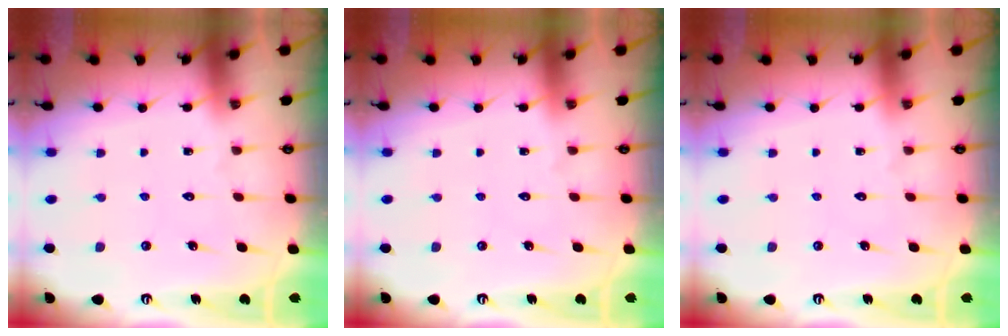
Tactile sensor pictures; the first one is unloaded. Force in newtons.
{"total": 0.0}
{"total": 0.0}